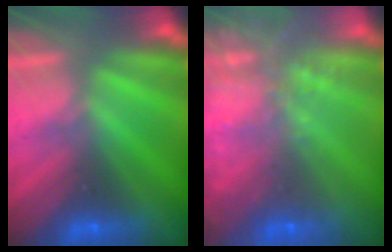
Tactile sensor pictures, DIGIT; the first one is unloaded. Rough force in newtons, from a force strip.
{"total": 6.1}